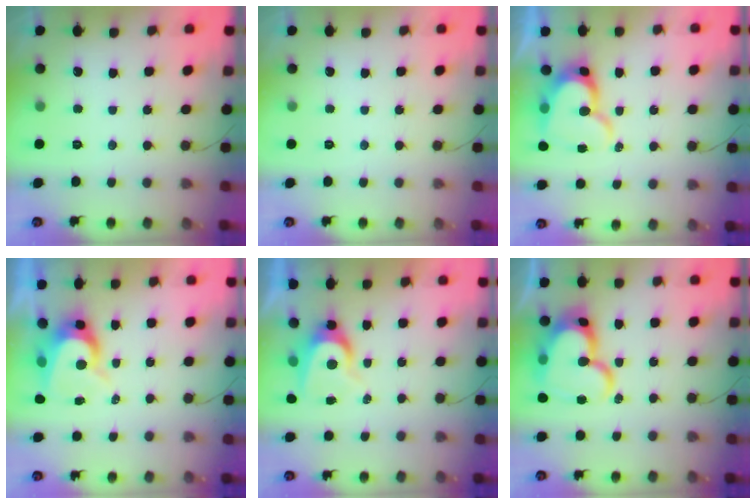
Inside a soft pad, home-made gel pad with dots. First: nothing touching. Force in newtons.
{"total": 0.0}
{"total": 14.0, "press": 13.9, "slide": 1.4}
{"total": 7.8, "press": 7.8, "slide": 0.5}
{"total": 7.4, "press": 7.4, "slide": 0.3}
{"total": 21.0, "press": 20.9, "slide": 2.2}